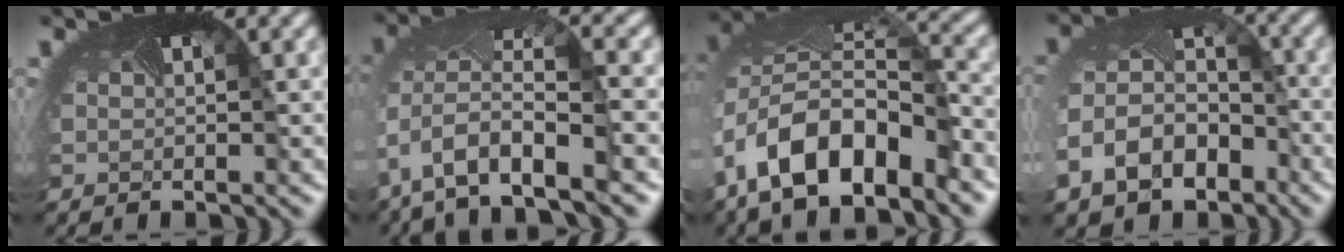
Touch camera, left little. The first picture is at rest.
{"total": 10.4, "force": [-4.7, 5.1, 7.7], "torque": [-0.179, -0.029, -0.064]}
{"total": 11.7, "force": [-5.9, 6.1, 8.0], "torque": [-0.176, -0.026, -0.098]}
{"total": 9.0, "force": [-4.4, 6.6, 4.2], "torque": [-0.121, -0.037, -0.071]}